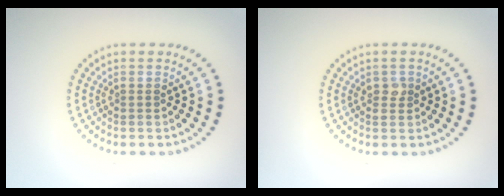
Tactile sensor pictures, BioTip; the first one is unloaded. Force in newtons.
{"total": 1.1, "press": 1.1, "slide": 0.1}